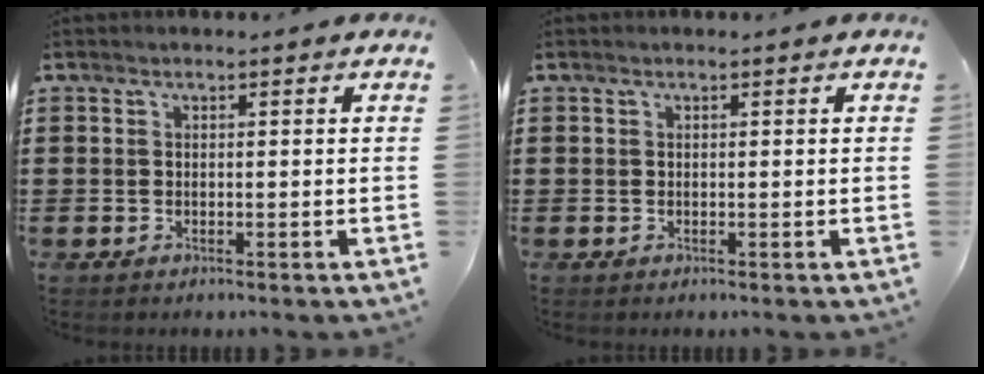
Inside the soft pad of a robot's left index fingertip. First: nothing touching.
{"total": 0.0}